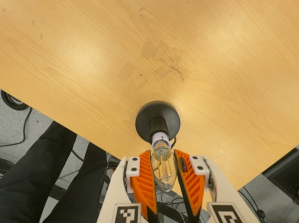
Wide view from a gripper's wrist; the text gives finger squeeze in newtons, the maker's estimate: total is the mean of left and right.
{"total": 9.6, "left": 8.6, "right": 10.7}